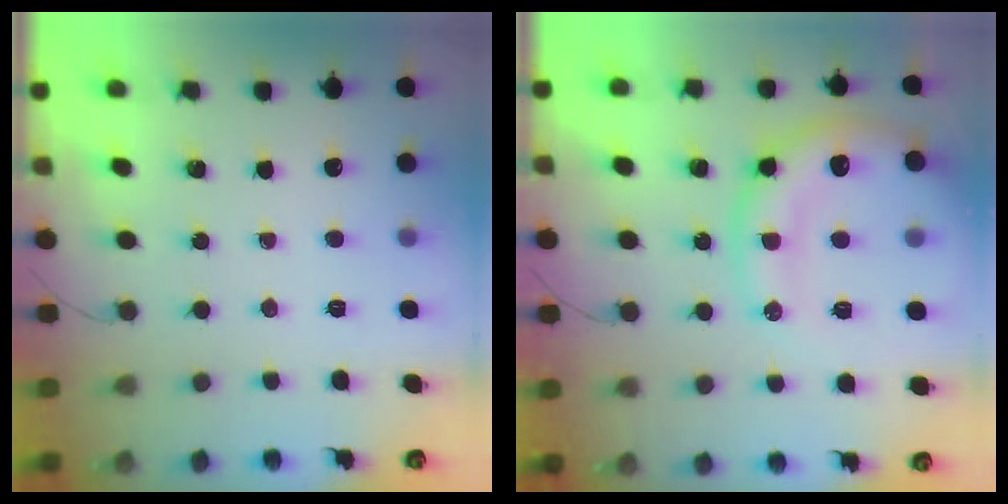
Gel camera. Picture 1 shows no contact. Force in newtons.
{"total": 15.0, "press": 14.9, "slide": 2.2}